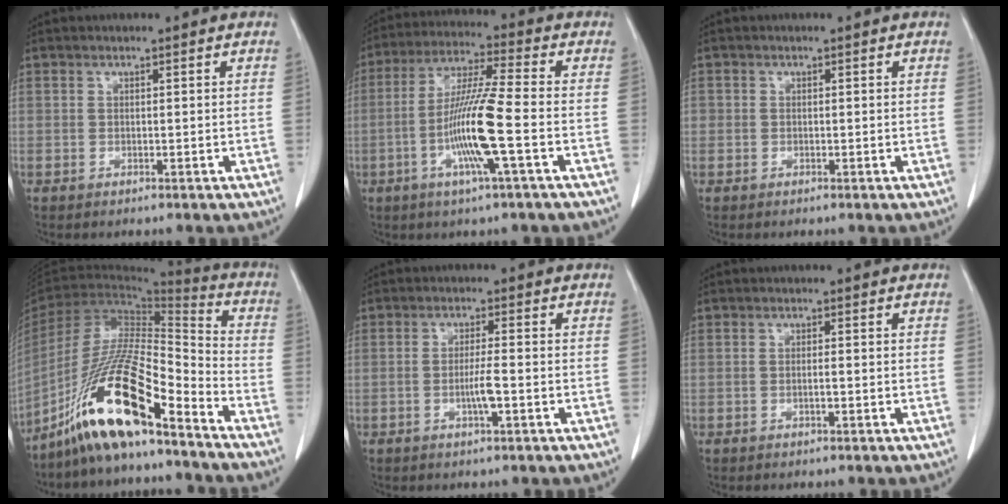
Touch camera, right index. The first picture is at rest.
{"total": 11.8, "force": [-3.2, -0.5, 11.3], "torque": [-0.224, -0.008, -0.068]}
{"total": 0.8, "force": [0.0, 0.7, 0.1], "torque": [0.006, 0.003, -0.003]}
{"total": 18.0, "force": [-12.3, 1.9, 12.9], "torque": [-0.260, -0.015, -0.229]}
{"total": 3.3, "force": [-1.0, -0.1, 3.2], "torque": [-0.063, -0.004, -0.019]}
{"total": 0.8, "force": [-0.3, 0.0, 0.8], "torque": [-0.018, 0.000, -0.005]}